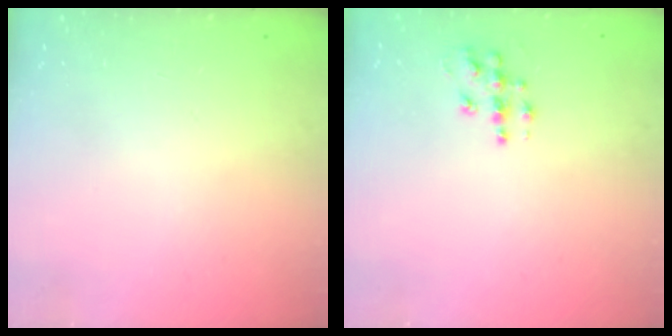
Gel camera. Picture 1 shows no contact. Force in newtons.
{"total": 8.3, "press": 8.2, "slide": 0.5}